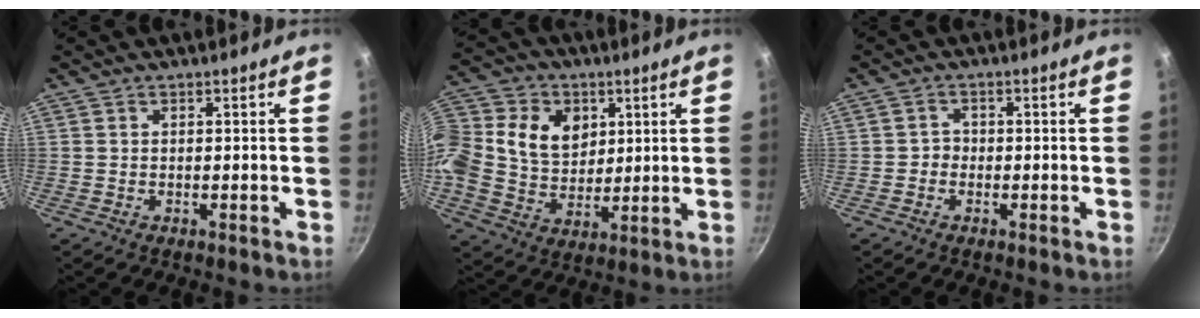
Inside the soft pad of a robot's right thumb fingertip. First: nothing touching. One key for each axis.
{"total": 22.9, "fx": 5.4, "fy": 18.3, "fz": 12.7, "tx": -0.285, "ty": 0.038, "tz": 0.097}
{"total": 1.6, "fx": -0.7, "fy": 1.3, "fz": 0.4, "tx": 0.002, "ty": 0.008, "tz": -0.015}